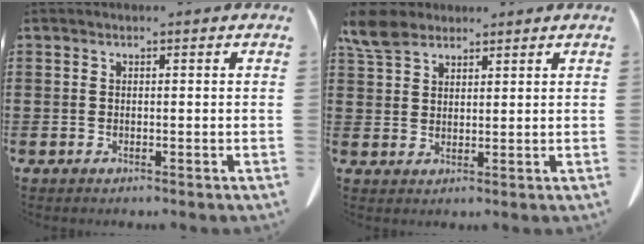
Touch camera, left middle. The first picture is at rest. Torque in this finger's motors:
{"motor_torque": [2.14, 0.00, 0.28, 0.09]}